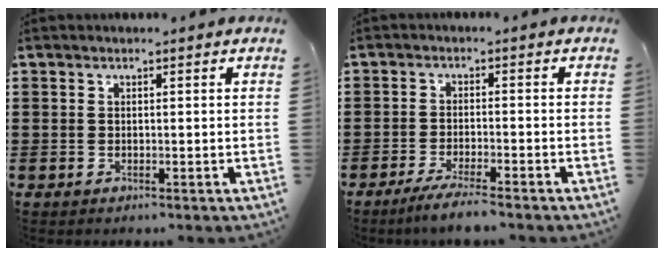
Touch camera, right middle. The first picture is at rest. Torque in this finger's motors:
{"motor_torque": [0.11, -0.02, 0.17, 0.08]}